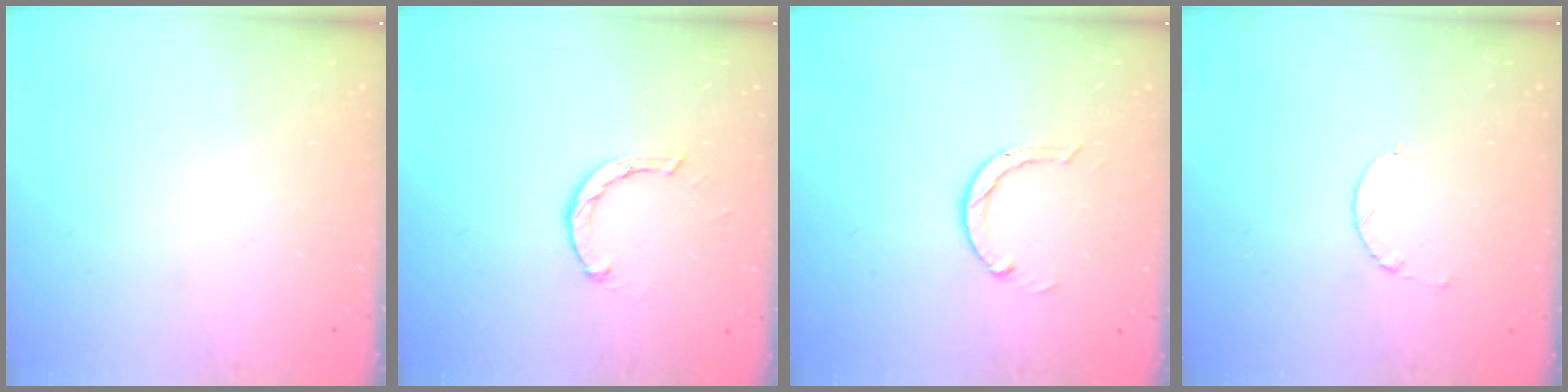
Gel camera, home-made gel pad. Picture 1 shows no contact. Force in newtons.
{"total": 2.1, "press": 2.1, "slide": 0.1}
{"total": 3.0, "press": 3.0, "slide": 0.3}
{"total": 2.3, "press": 2.3, "slide": 0.3}